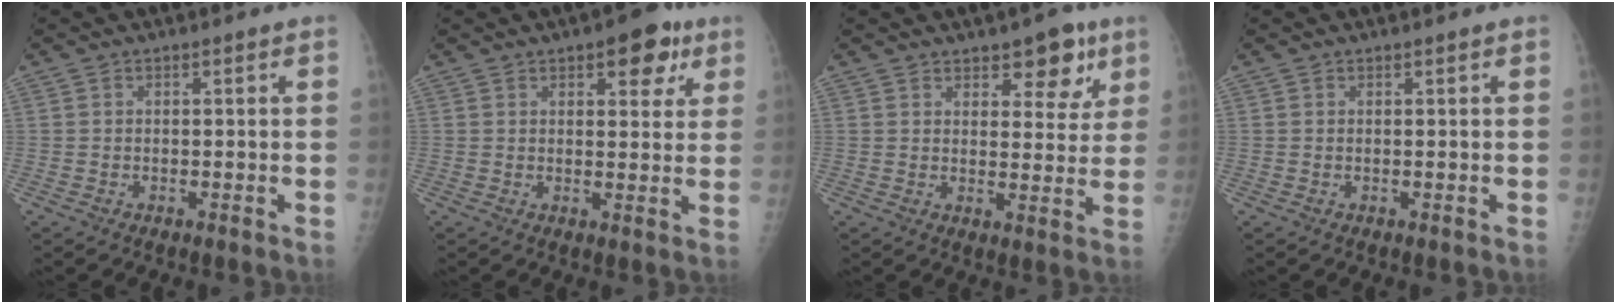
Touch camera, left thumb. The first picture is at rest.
{"total": 7.7, "force": [4.1, 3.8, 5.4], "torque": [-0.035, -0.012, 0.046]}
{"total": 7.9, "force": [4.9, 4.1, 4.7], "torque": [-0.024, -0.024, 0.065]}
{"total": 0.0}